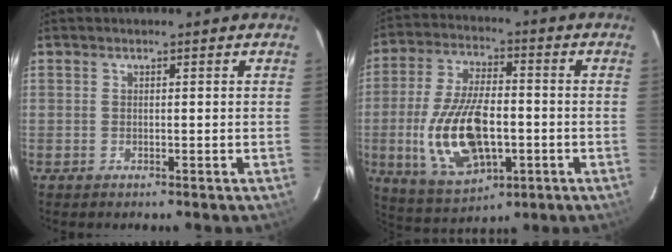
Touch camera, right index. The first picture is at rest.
{"total": 17.7, "force": [-3.5, 8.5, 15.1], "torque": [-0.312, -0.007, -0.048]}